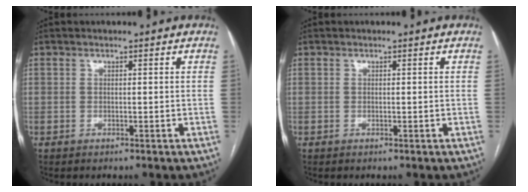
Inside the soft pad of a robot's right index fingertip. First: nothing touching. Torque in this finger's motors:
{"motor_torque": [-0.14, 0.14, 0.04, 0.01]}